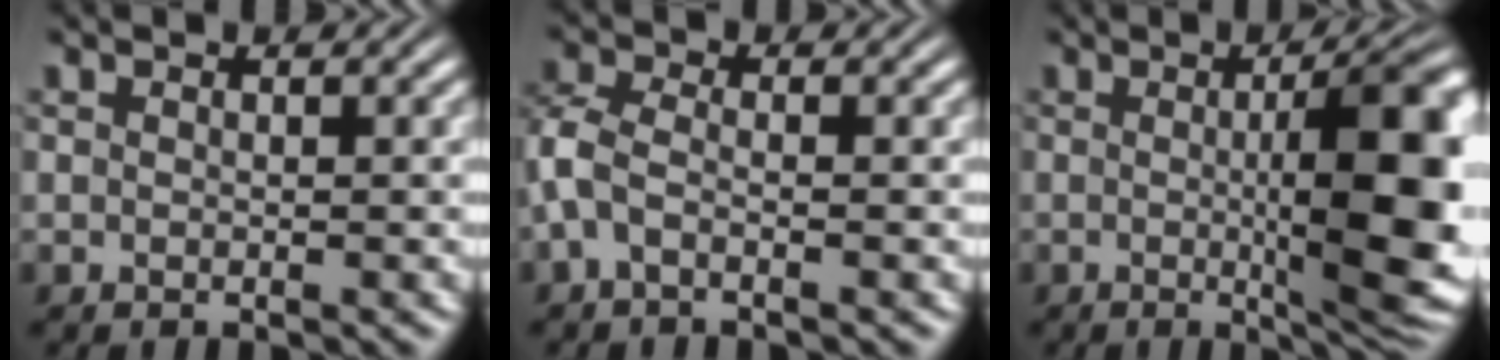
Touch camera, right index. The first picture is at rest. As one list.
[{"total": 3.4, "force": [-0.9, 2.4, 2.3], "torque": [-0.071, -0.014, -0.013]}, {"total": 11.8, "force": [-1.1, 3.2, 11.4], "torque": [-0.132, 0.004, -0.018]}]